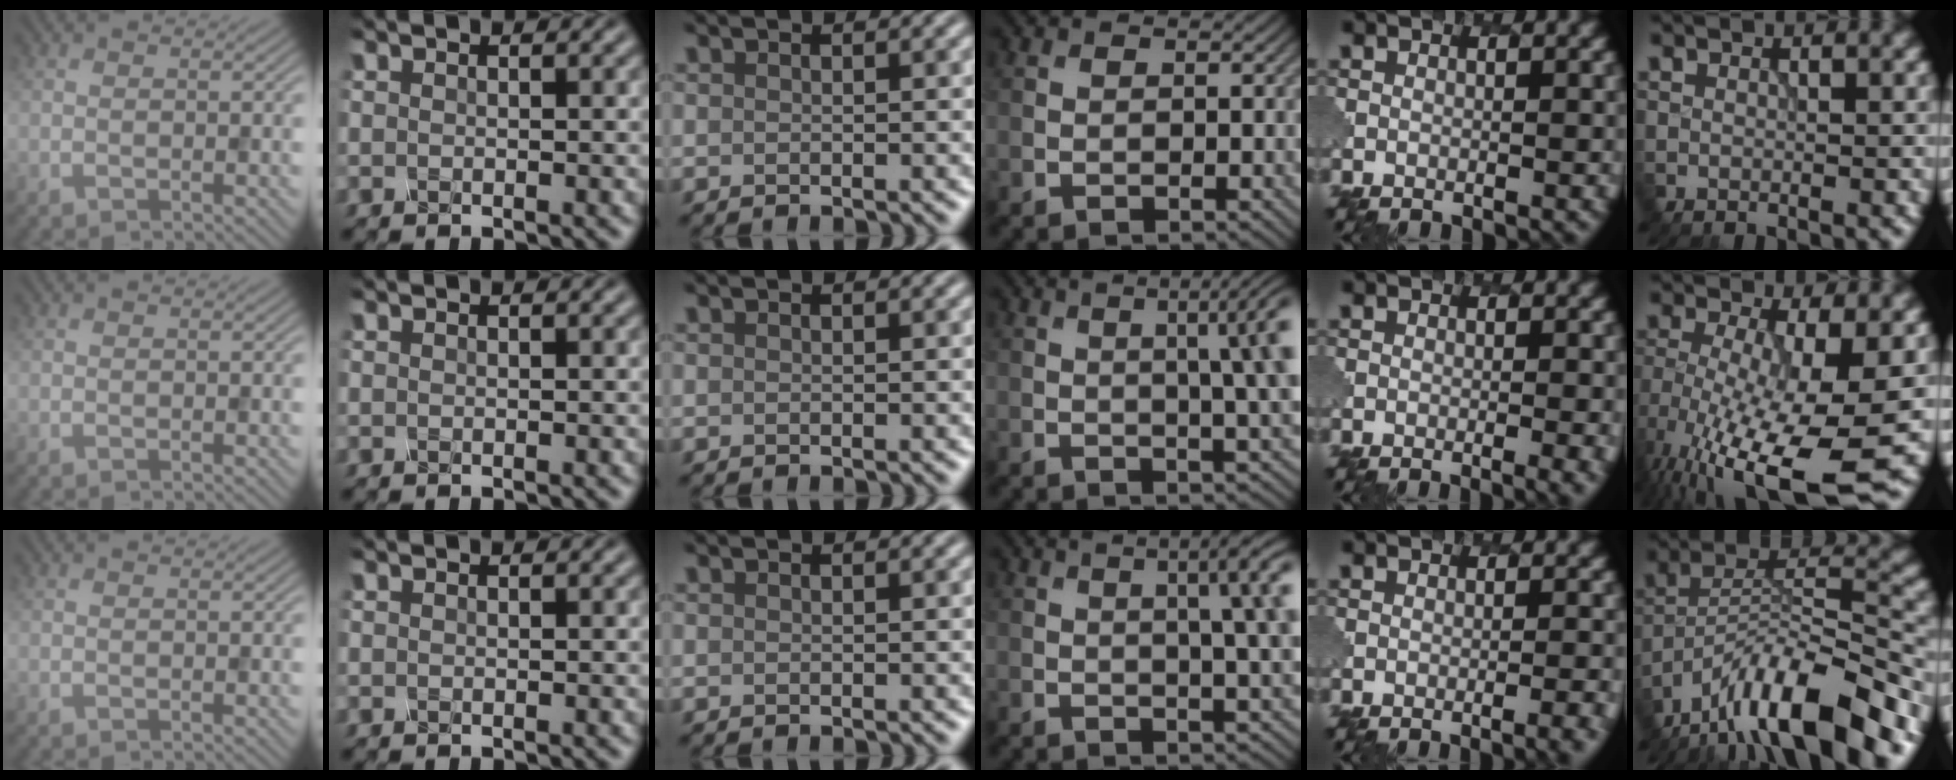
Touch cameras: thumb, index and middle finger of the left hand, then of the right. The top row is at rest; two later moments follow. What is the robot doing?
{"motion": "pour", "object": "mug"}